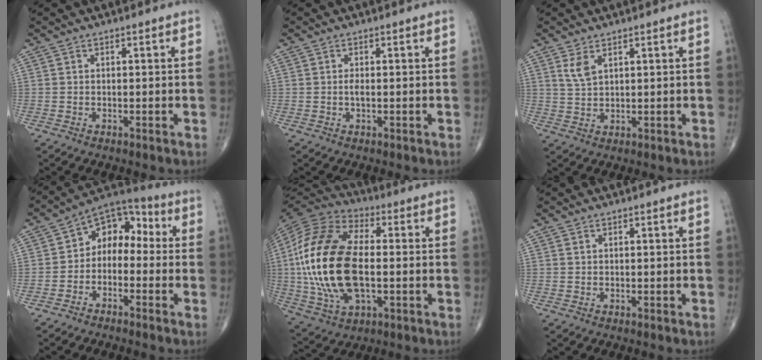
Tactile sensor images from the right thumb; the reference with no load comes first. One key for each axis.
{"total": 1.2, "fx": -0.1, "fy": 0.4, "fz": 1.1, "tx": -0.023, "ty": -0.001, "tz": -0.001}
{"total": 3.2, "fx": 1.8, "fy": 1.4, "fz": 2.2, "tx": -0.044, "ty": -0.007, "tz": 0.042}
{"total": 9.2, "fx": -1.2, "fy": 6.7, "fz": 6.1, "tx": -0.060, "ty": 0.052, "tz": -0.042}
{"total": 24.9, "fx": -0.7, "fy": 13.1, "fz": 21.2, "tx": -0.447, "ty": 0.001, "tz": -0.015}
{"total": 0.0}